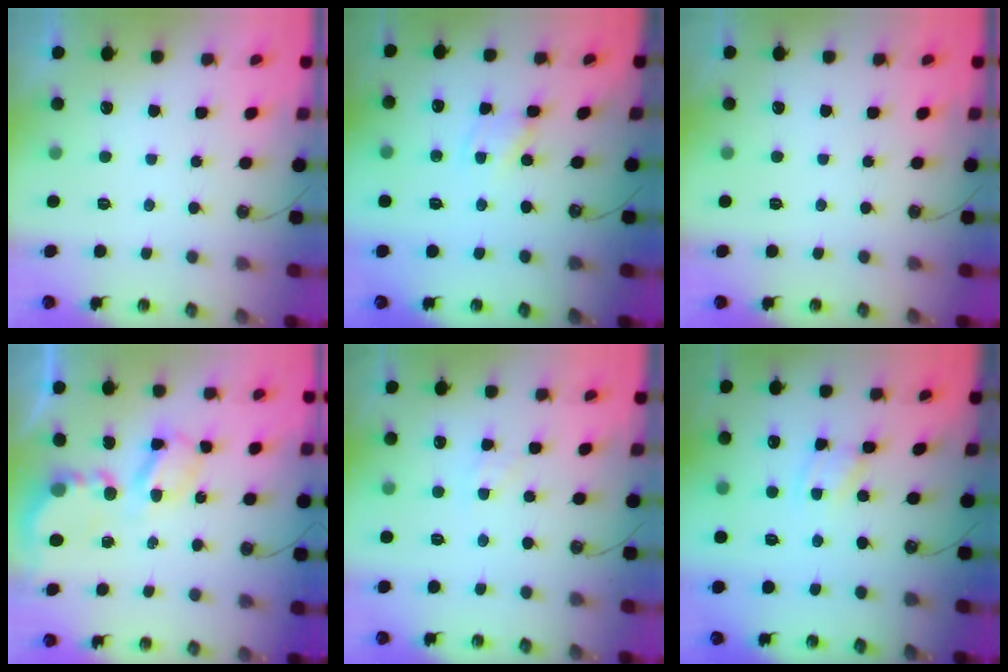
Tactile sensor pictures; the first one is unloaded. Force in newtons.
{"total": 1.1, "press": 1.1, "slide": 0.1}
{"total": 0.0}
{"total": 6.2, "press": 6.2, "slide": 0.5}
{"total": 1.4, "press": 1.4, "slide": 0.3}
{"total": 1.2, "press": 1.2, "slide": 0.2}